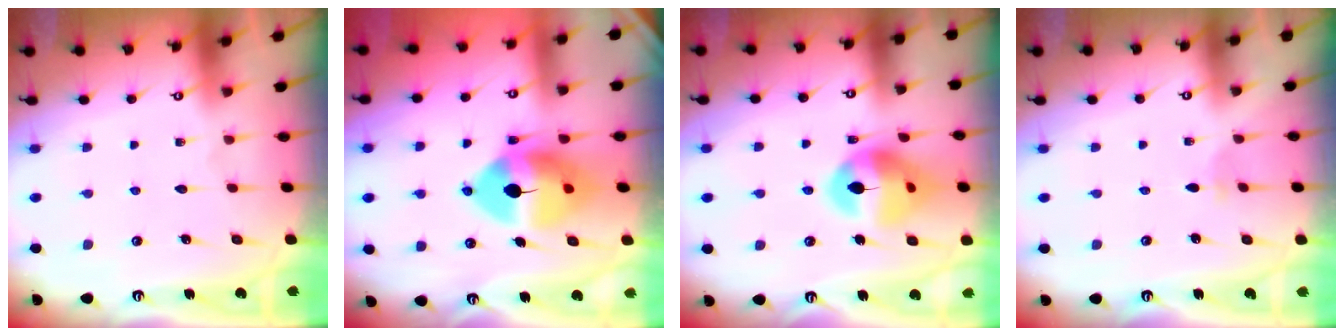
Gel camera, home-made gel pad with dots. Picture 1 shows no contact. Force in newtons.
{"total": 13.7, "press": 13.5, "slide": 2.1}
{"total": 14.3, "press": 14.2, "slide": 2.0}
{"total": 1.4, "press": 1.4, "slide": 0.3}